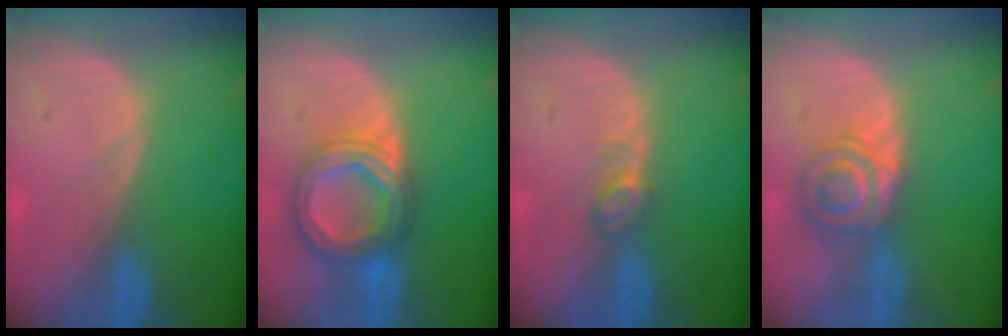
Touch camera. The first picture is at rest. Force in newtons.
{"total": 8.6, "press": 8.6, "slide": 0.7}
{"total": 2.2, "press": 2.2, "slide": 0.3}
{"total": 6.4, "press": 5.6, "slide": 3.0}